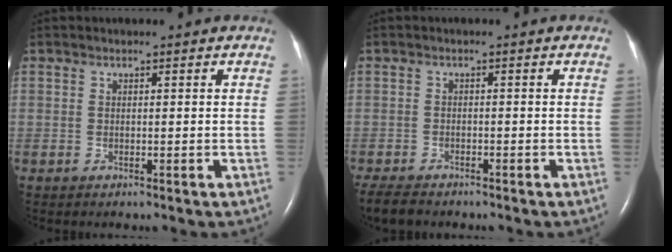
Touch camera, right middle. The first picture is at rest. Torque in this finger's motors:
{"motor_torque": [0.11, -0.12, -0.01, 0.00]}